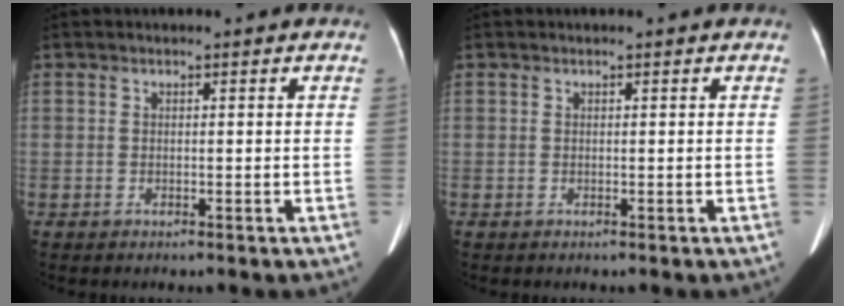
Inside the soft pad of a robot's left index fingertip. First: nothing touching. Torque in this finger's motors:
{"motor_torque": [0.00, 0.06, -0.01, 0.00]}